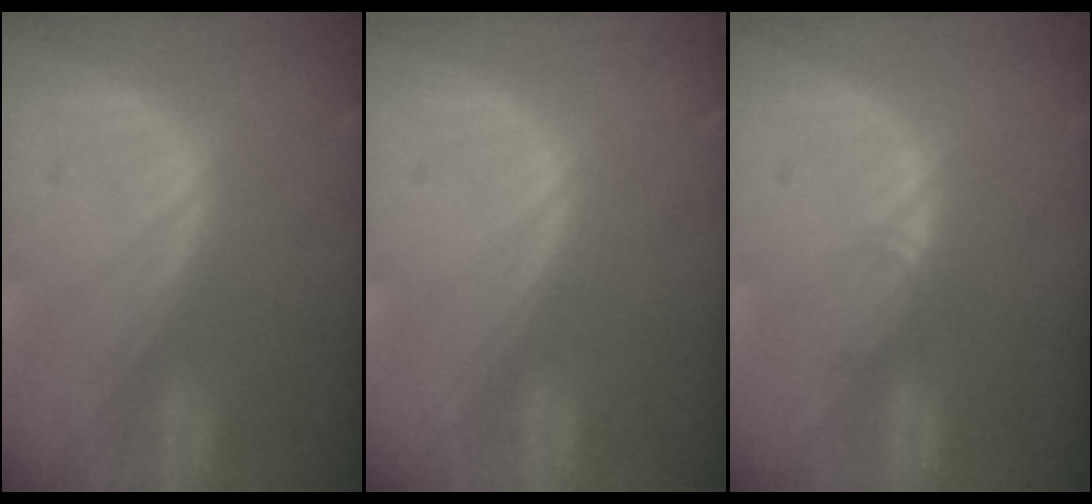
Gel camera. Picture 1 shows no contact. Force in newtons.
{"total": 0.0}
{"total": 1.1, "press": 1.0, "slide": 0.6}